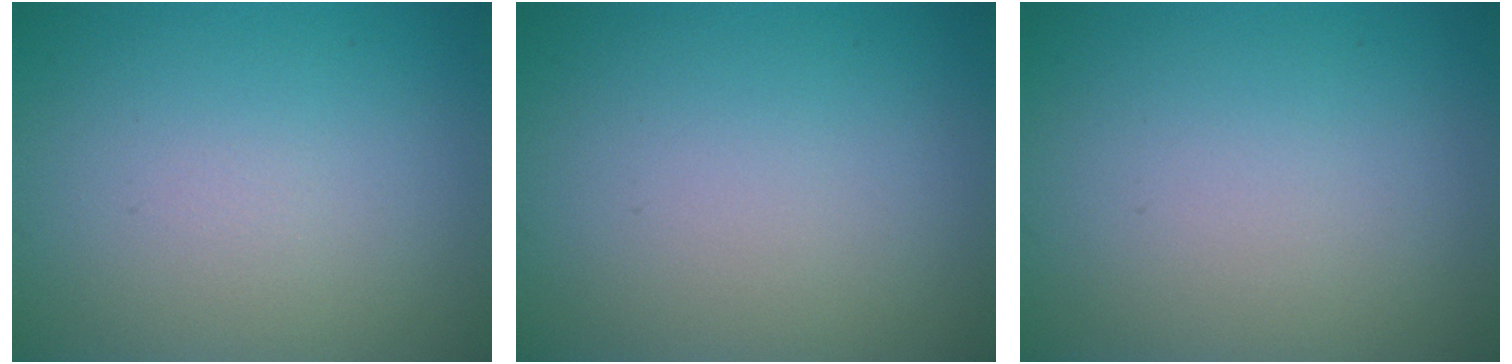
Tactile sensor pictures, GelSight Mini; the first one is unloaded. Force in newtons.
{"total": 0.0}
{"total": 0.0}